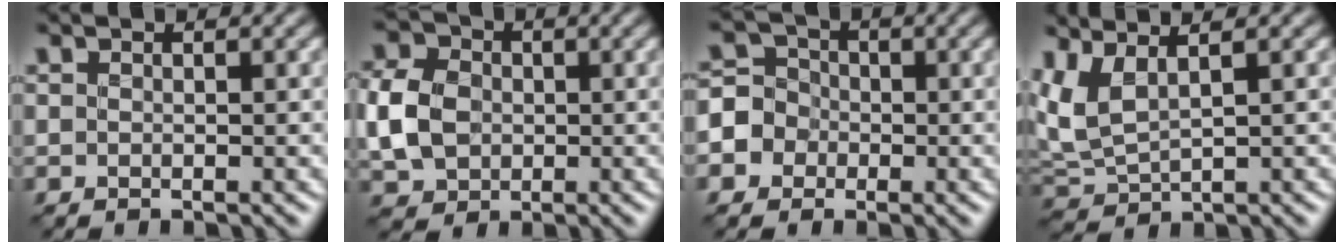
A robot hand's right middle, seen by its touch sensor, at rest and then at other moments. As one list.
[{"total": 4.8, "force": [-0.8, 3.9, 2.7], "torque": [-0.059, 0.008, -0.029]}, {"total": 4.8, "force": [-1.7, 4.5, 0.3], "torque": [0.018, 0.022, -0.062]}, {"total": 3.3, "force": [1.3, 1.1, 2.8], "torque": [-0.076, 0.005, 0.025]}]